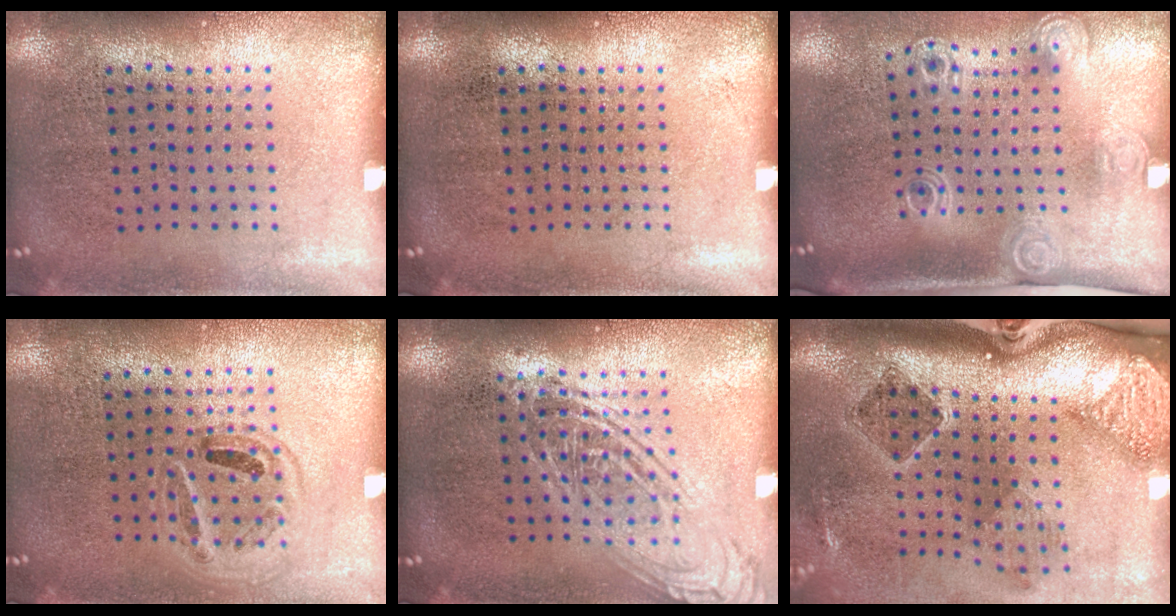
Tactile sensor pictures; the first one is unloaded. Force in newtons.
{"total": 0.0}
{"total": 2.1, "press": 1.5, "slide": 1.5}
{"total": 0.9, "press": 0.8, "slide": 0.4}
{"total": 2.4, "press": 2.4, "slide": 0.2}
{"total": 2.8, "press": 1.9, "slide": 2.1}